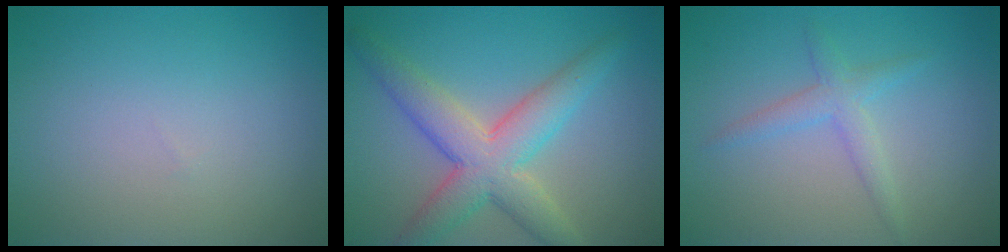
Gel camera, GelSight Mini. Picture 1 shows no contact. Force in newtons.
{"total": 6.5, "press": 6.5, "slide": 0.1}
{"total": 2.1, "press": 2.1, "slide": 0.3}